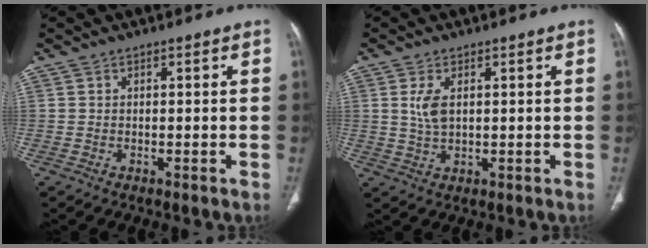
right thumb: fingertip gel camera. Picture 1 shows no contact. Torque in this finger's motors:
{"motor_torque": [-0.03, -0.05, 0.28, 0.09, 0.04]}